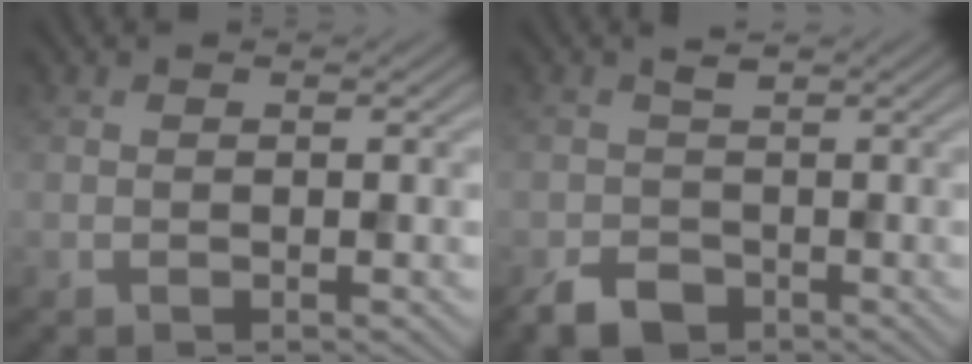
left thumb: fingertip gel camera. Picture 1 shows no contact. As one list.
[{"total": 3.5, "force": [-1.7, 2.4, 1.9], "torque": [-0.038, -0.005, -0.037]}]